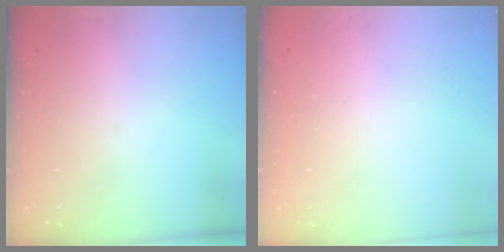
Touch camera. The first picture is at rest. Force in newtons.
{"total": 0.0}